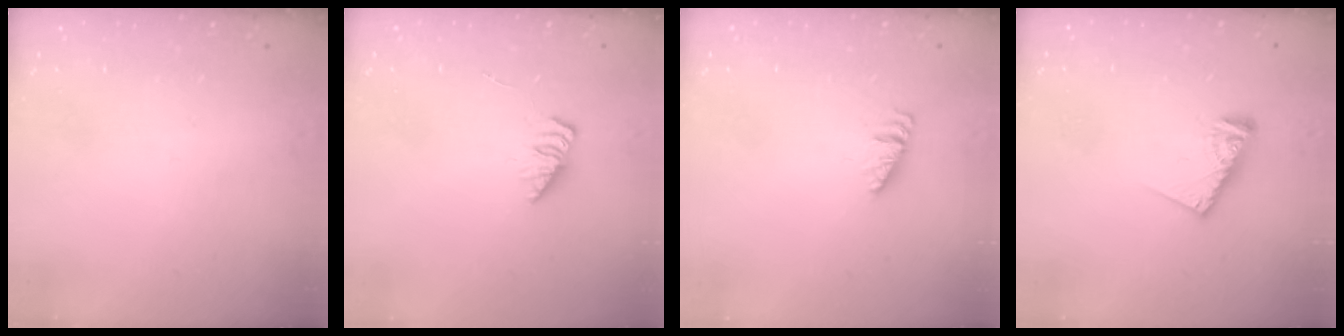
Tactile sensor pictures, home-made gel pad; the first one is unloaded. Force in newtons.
{"total": 2.2, "press": 2.1, "slide": 0.3}
{"total": 2.1, "press": 2.1, "slide": 0.3}
{"total": 8.3, "press": 8.2, "slide": 1.2}